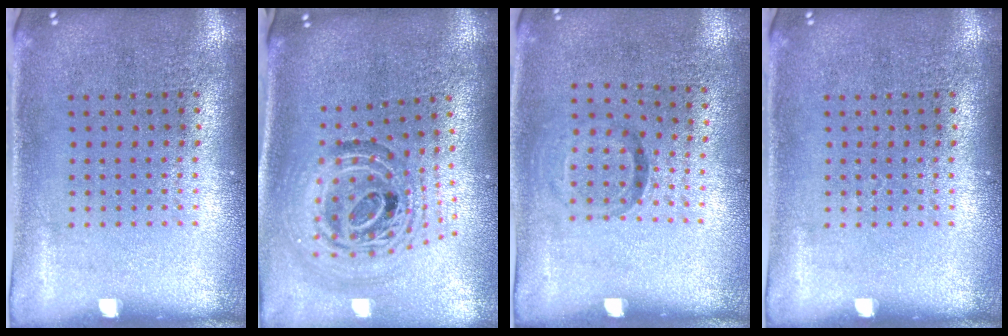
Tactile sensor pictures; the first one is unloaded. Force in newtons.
{"total": 1.6, "press": 1.3, "slide": 0.9}
{"total": 0.9, "press": 0.6, "slide": 0.8}
{"total": 0.0}